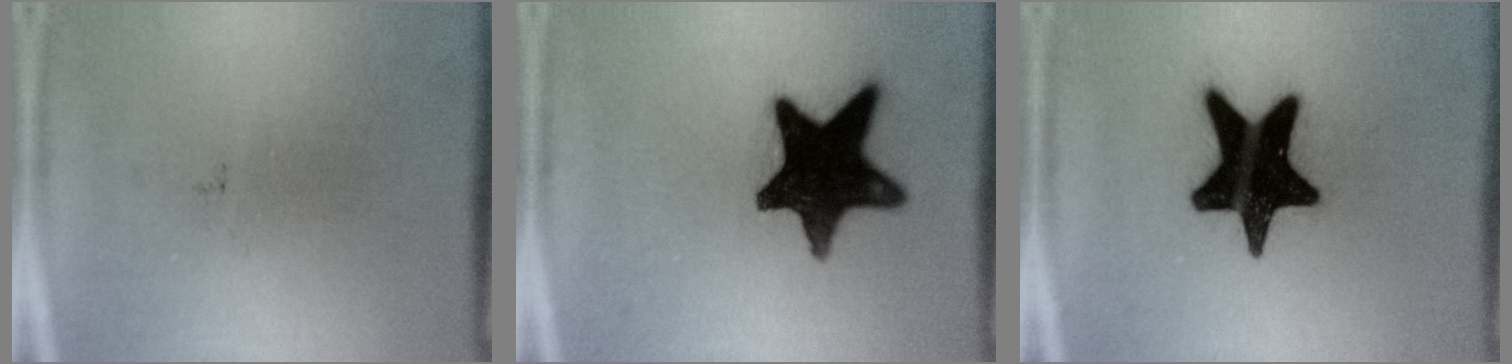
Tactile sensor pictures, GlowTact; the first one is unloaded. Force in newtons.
{"total": 17.7}
{"total": 20.0}